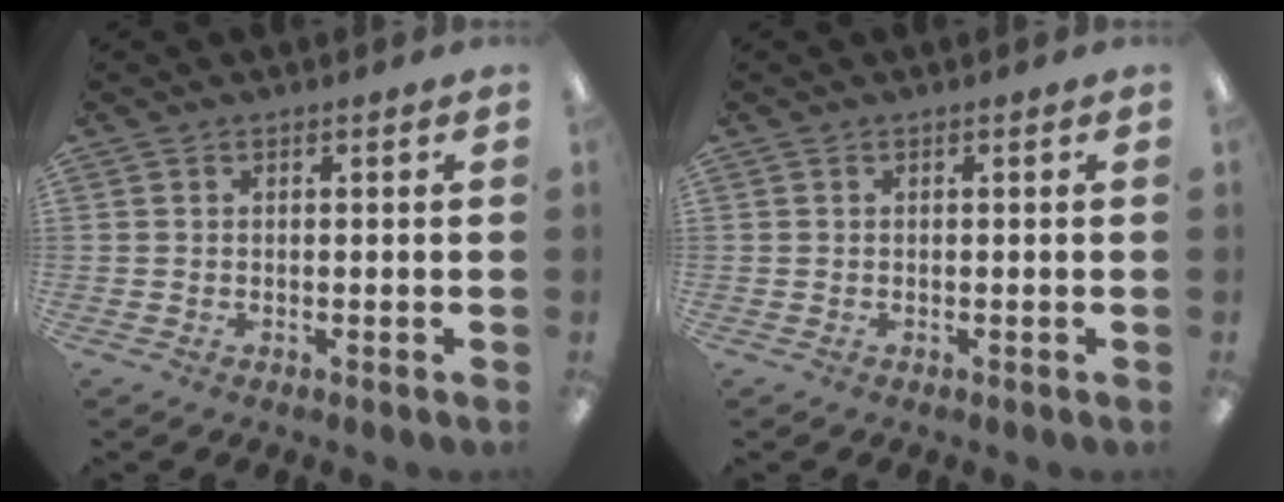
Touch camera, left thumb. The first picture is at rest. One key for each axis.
{"total": 0.0}